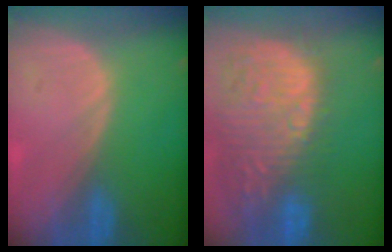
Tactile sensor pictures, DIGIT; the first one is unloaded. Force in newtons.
{"total": 15.6, "press": 12.7, "slide": 9.0}